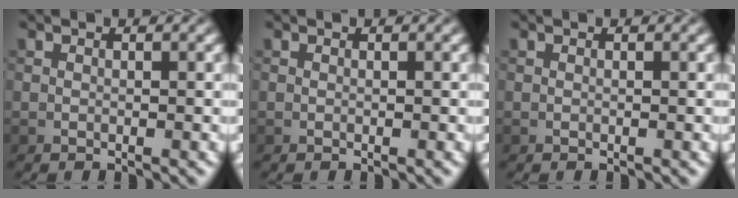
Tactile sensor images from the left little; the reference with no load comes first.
{"total": 0.0}
{"total": 0.0}